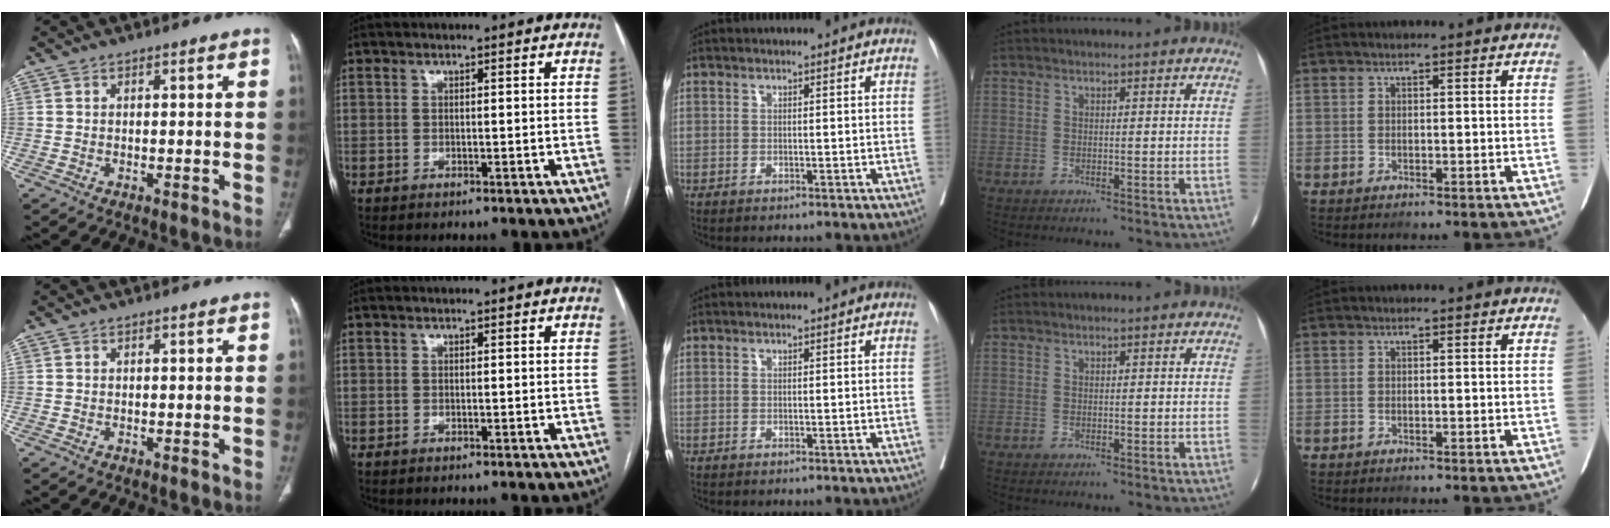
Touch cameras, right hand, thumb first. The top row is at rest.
{}